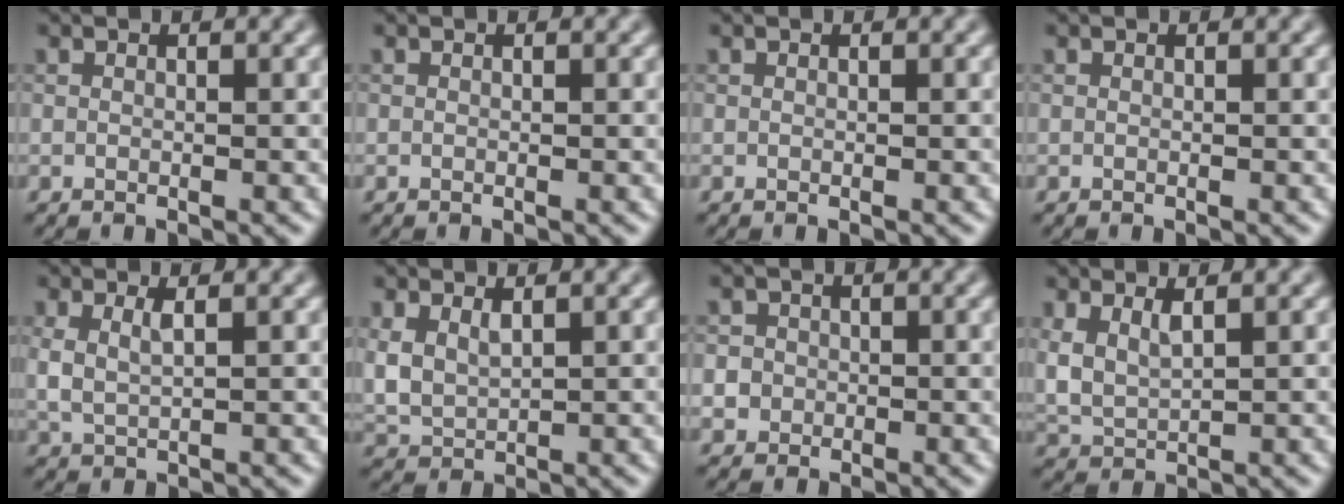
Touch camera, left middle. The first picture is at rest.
{"total": 0.0}
{"total": 0.0}
{"total": 0.0}
{"total": 1.9, "force": [0.8, 0.6, 1.5], "torque": [-0.038, -0.004, 0.021]}
{"total": 2.6, "force": [1.2, 1.6, 1.8], "torque": [-0.045, -0.005, 0.028]}
{"total": 3.1, "force": [-0.2, 2.9, 0.9], "torque": [0.000, 0.016, -0.016]}
{"total": 2.4, "force": [1.3, 1.0, 1.8], "torque": [-0.045, -0.008, 0.031]}